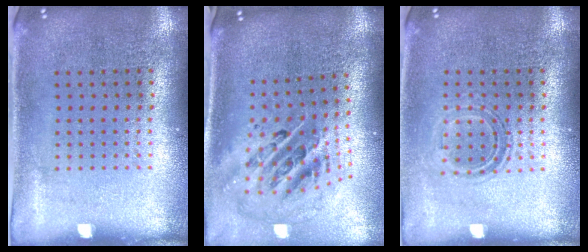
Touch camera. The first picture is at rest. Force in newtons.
{"total": 2.9, "press": 1.9, "slide": 2.1}
{"total": 1.1, "press": 1.0, "slide": 0.5}